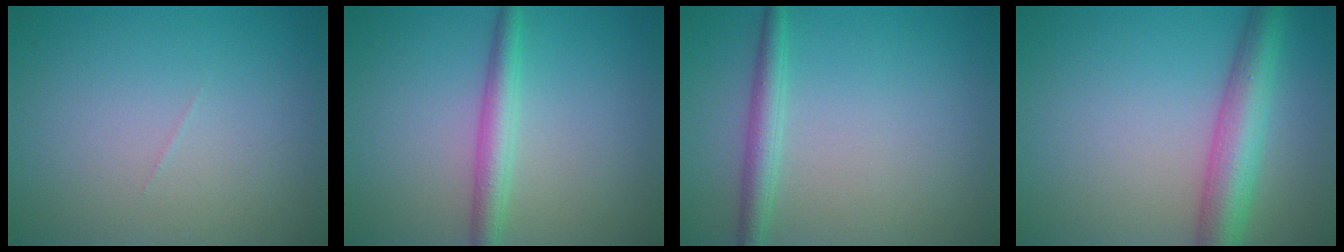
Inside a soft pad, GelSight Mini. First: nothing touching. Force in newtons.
{"total": 2.9, "press": 2.9, "slide": 0.1}
{"total": 2.3, "press": 2.3, "slide": 0.1}
{"total": 5.6, "press": 5.6, "slide": 0.2}